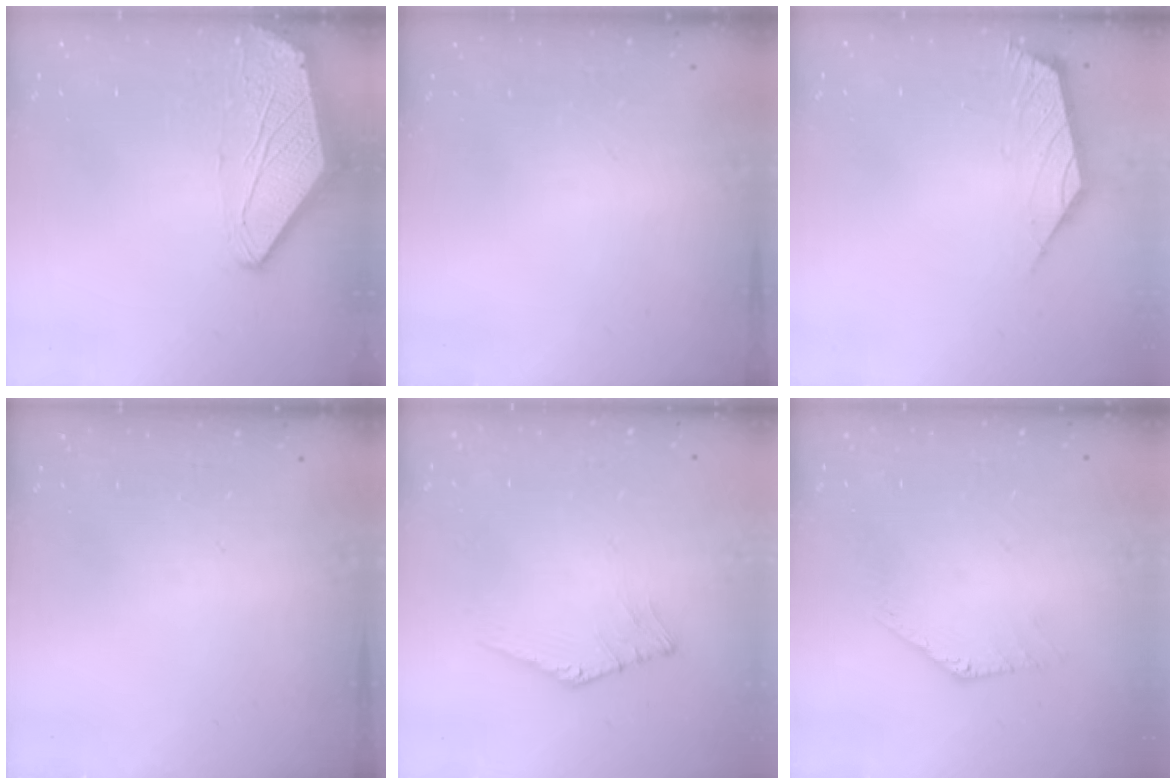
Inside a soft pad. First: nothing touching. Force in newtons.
{"total": 0.0}
{"total": 2.9, "press": 2.8, "slide": 0.7}
{"total": 0.0}
{"total": 0.0}
{"total": 0.0}